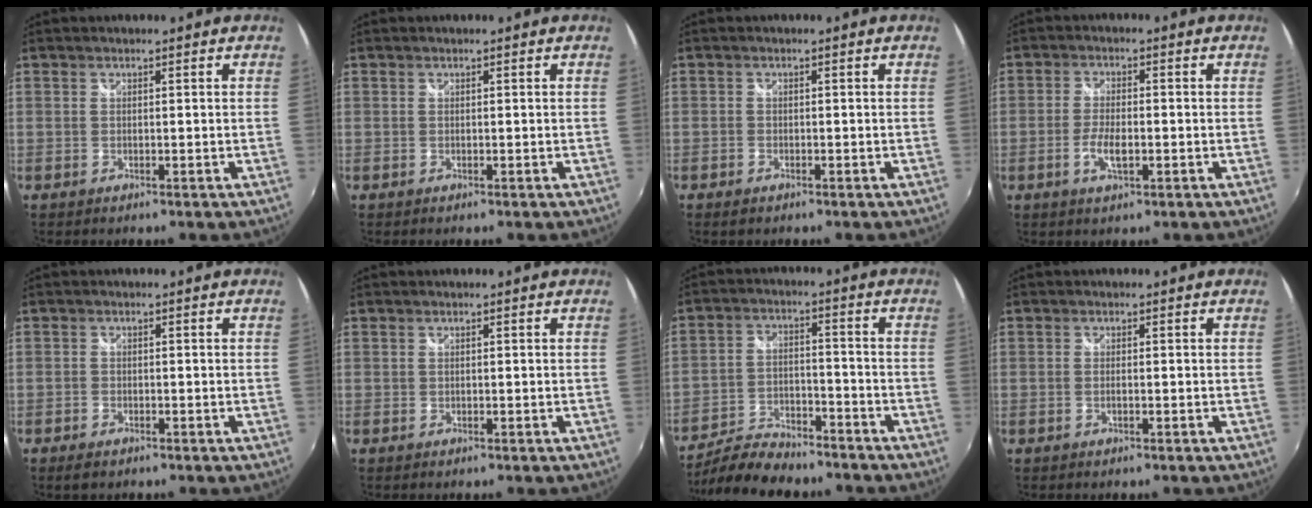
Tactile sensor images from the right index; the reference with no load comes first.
{"total": 0.0}
{"total": 1.3, "force": [-1.0, 0.8, 0.4], "torque": [-0.012, -0.003, -0.019]}
{"total": 4.6, "force": [-1.5, 1.6, 4.1], "torque": [-0.088, -0.003, -0.030]}
{"total": 2.2, "force": [-1.6, 1.2, 1.0], "torque": [-0.027, -0.005, -0.031]}
{"total": 0.0}
{"total": 12.8, "force": [-11.1, 3.9, 5.1], "torque": [-0.125, -0.011, -0.186]}
{"total": 0.8, "force": [-0.2, 0.2, 0.7], "torque": [-0.017, 0.000, -0.005]}